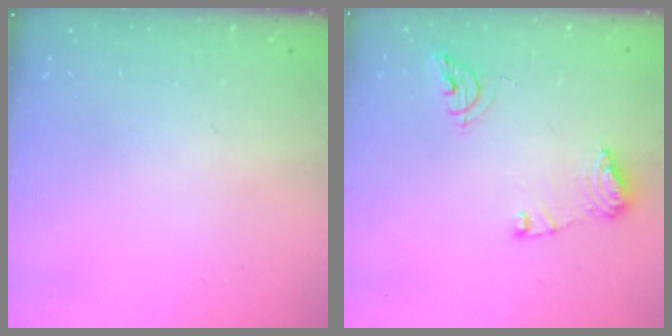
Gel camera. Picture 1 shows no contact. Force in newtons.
{"total": 10.2, "press": 10.2, "slide": 0.6}